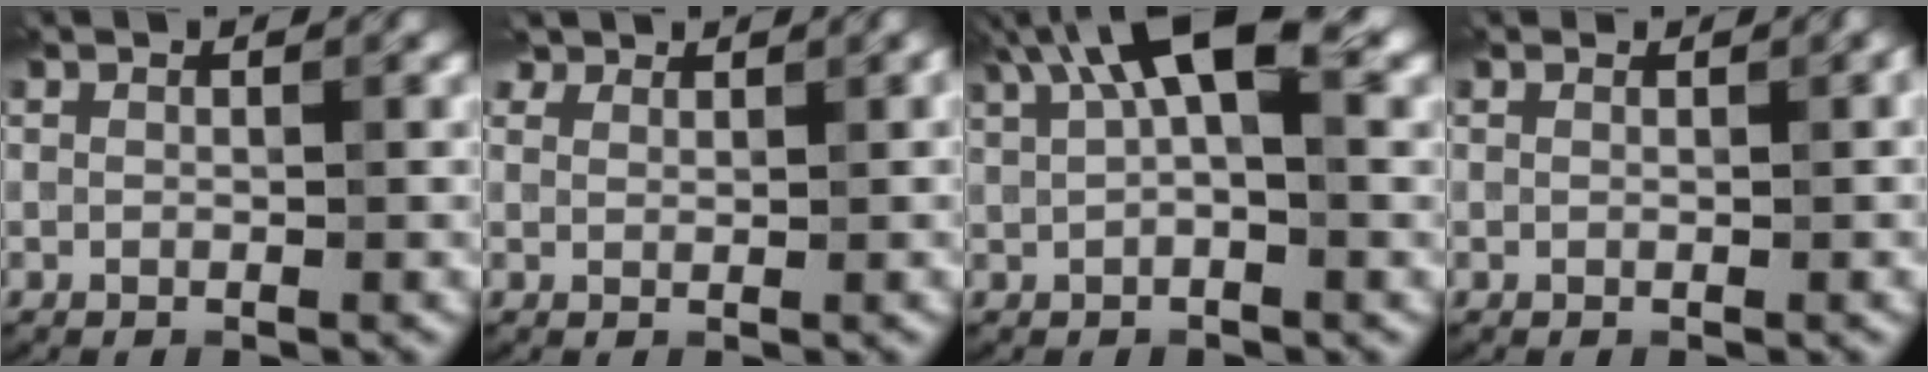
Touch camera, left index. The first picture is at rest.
{"total": 2.3, "force": [2.0, 1.0, 0.7], "torque": [-0.010, -0.002, 0.035]}
{"total": 7.0, "force": [3.2, 2.3, 5.8], "torque": [-0.096, 0.016, 0.046]}
{"total": 0.8, "force": [0.7, 0.1, 0.3], "torque": [-0.004, 0.000, 0.008]}